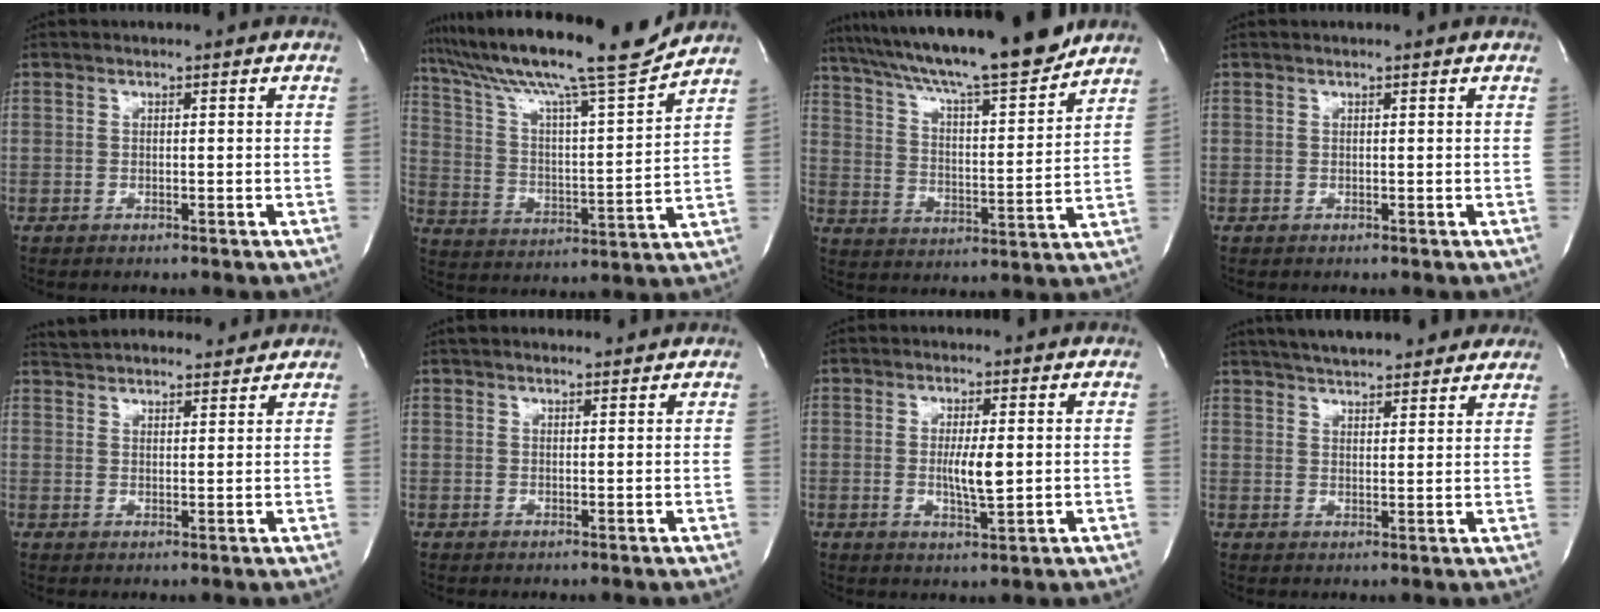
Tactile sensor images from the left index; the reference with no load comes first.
{"total": 19.9, "force": [17.1, -0.2, 10.2], "torque": [-0.182, -0.010, 0.275]}
{"total": 20.8, "force": [17.9, 1.0, 10.6], "torque": [-0.184, 0.002, 0.280]}
{"total": 0.5, "force": [0.5, -0.1, 0.2], "torque": [-0.007, 0.001, 0.009]}
{"total": 12.8, "force": [12.1, 2.5, 3.4], "torque": [-0.053, 0.028, 0.179]}
{"total": 6.2, "force": [5.7, 1.3, 2.1], "torque": [-0.029, 0.027, 0.078]}
{"total": 4.6, "force": [0.2, 0.8, 4.5], "torque": [-0.082, -0.007, 0.003]}
{"total": 17.8, "force": [15.6, 4.0, 7.5], "torque": [-0.116, 0.031, 0.211]}